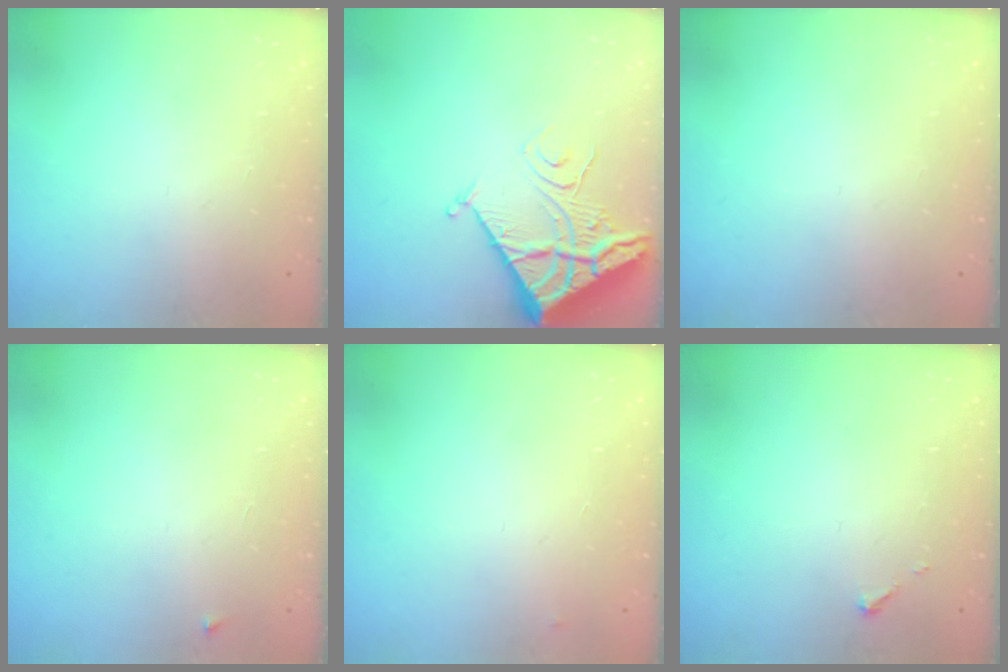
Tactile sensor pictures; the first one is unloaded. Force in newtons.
{"total": 11.3, "press": 11.3, "slide": 1.4}
{"total": 0.0}
{"total": 2.3, "press": 2.3, "slide": 0.3}
{"total": 2.5, "press": 2.5, "slide": 0.4}
{"total": 2.6, "press": 2.6, "slide": 0.3}